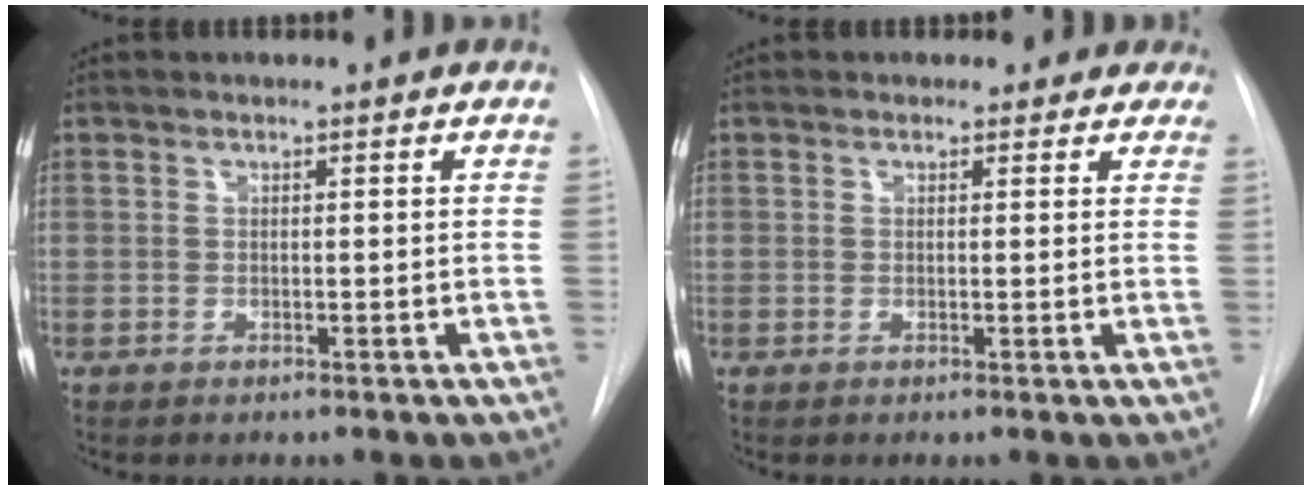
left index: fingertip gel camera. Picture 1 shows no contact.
{"total": 3.8, "force": [3.0, 2.3, 0.2], "torque": [0.019, -0.006, 0.015]}